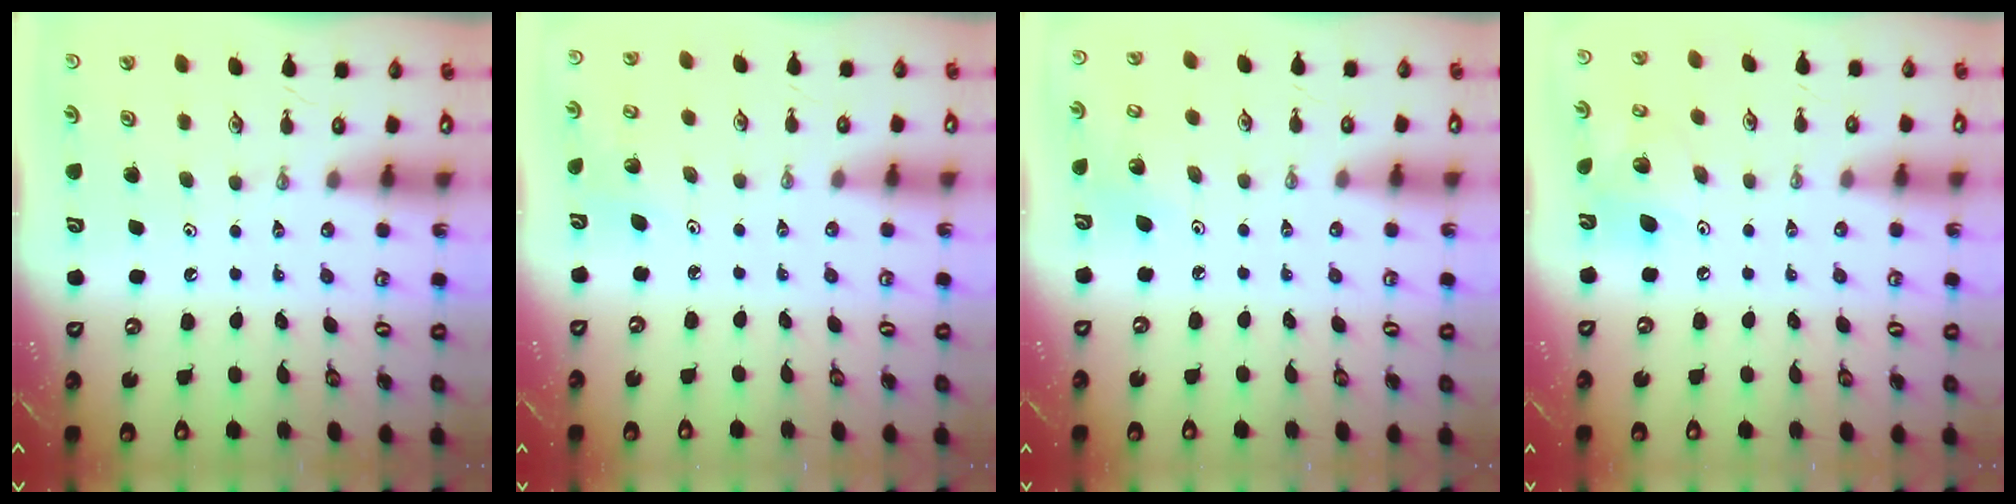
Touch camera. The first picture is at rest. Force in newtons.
{"total": 2.8, "press": 2.8, "slide": 0.2}
{"total": 5.1, "press": 4.7, "slide": 2.1}
{"total": 12.4, "press": 12.2, "slide": 2.1}